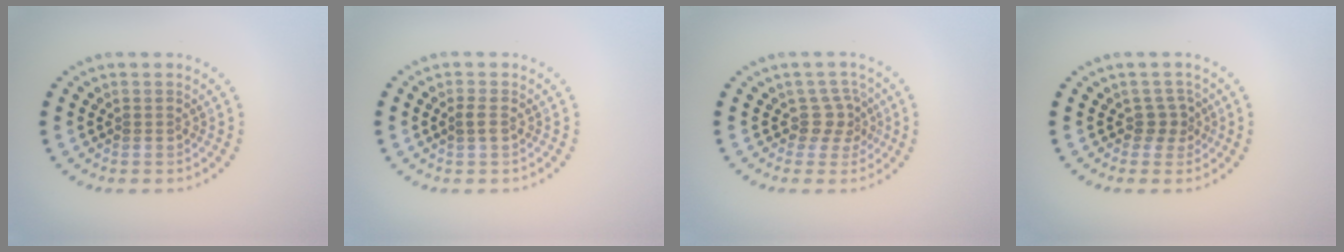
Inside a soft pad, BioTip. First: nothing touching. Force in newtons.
{"total": 0.8, "press": 0.8, "slide": 0.2}
{"total": 2.2, "press": 1.6, "slide": 1.5}
{"total": 1.8, "press": 1.3, "slide": 1.3}